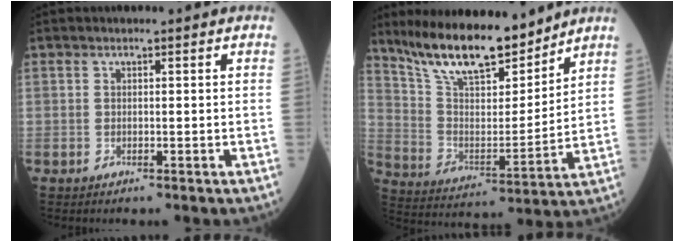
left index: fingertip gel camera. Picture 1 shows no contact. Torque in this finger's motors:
{"motor_torque": [0.34, -0.28, 0.38, 0.07]}